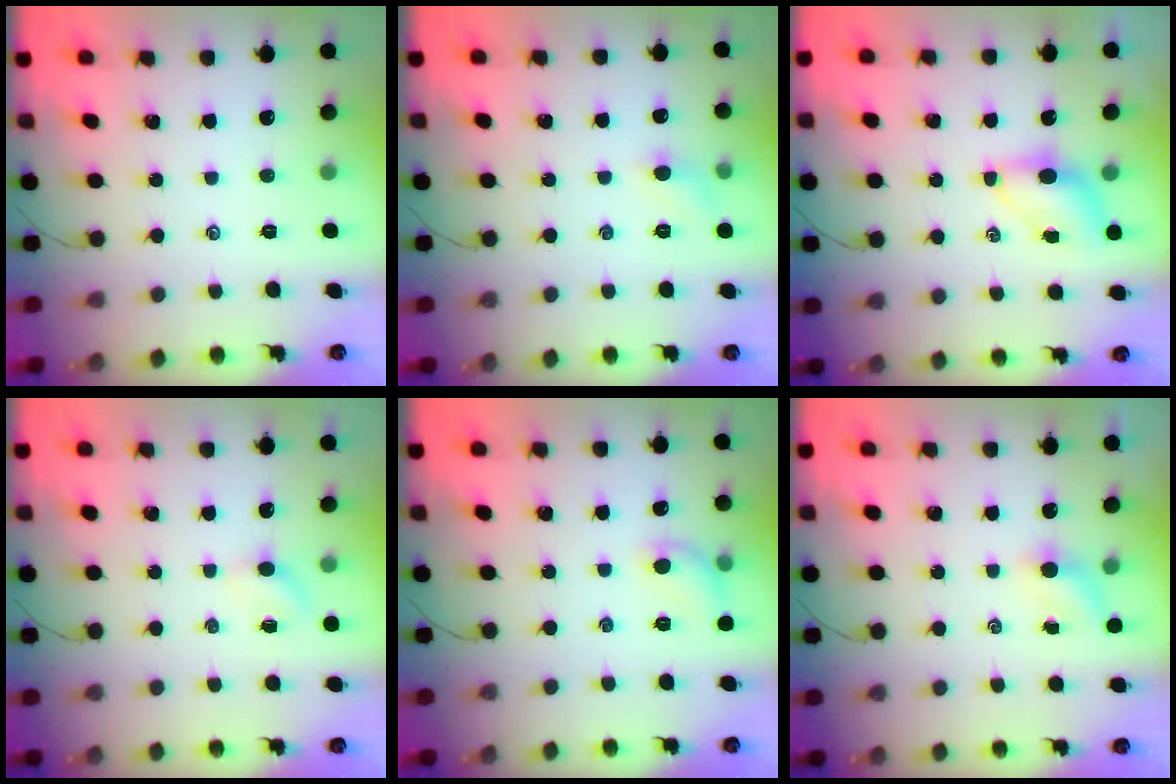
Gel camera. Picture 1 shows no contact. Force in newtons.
{"total": 5.6, "press": 5.3, "slide": 1.8}
{"total": 5.1, "press": 5.0, "slide": 1.2}
{"total": 2.1, "press": 2.0, "slide": 0.7}
{"total": 6.4, "press": 6.3, "slide": 0.8}
{"total": 4.0, "press": 3.8, "slide": 1.2}